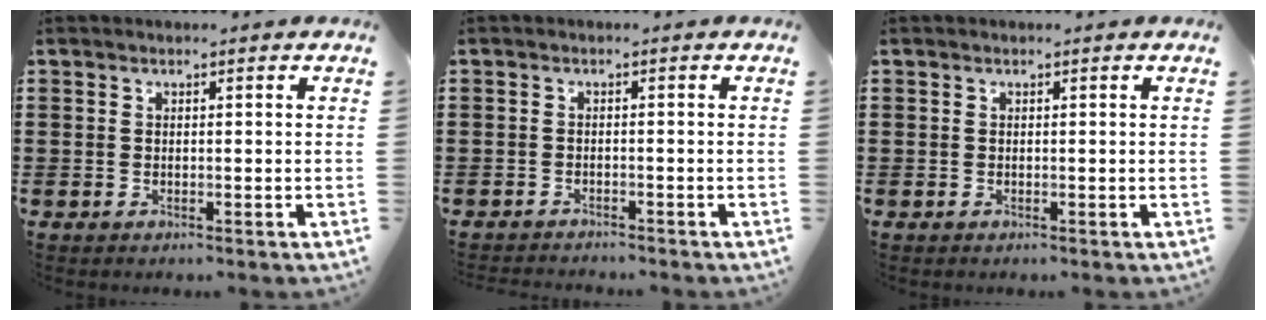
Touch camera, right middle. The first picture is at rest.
{"total": 1.2, "force": [-1.2, 0.0, 0.0], "torque": [-0.003, 0.002, -0.026]}
{"total": 0.0}